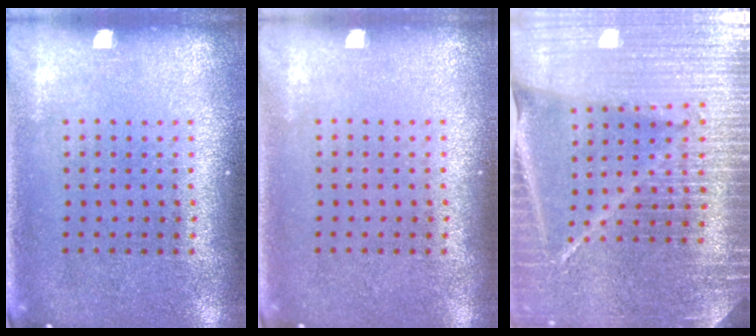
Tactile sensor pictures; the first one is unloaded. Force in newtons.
{"total": 0.0}
{"total": 5.8, "press": 5.1, "slide": 2.9}